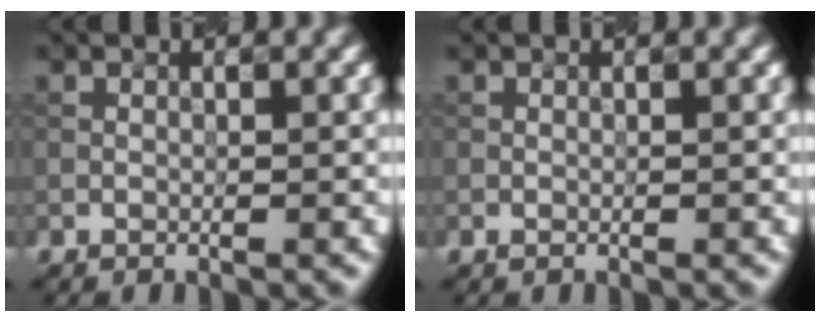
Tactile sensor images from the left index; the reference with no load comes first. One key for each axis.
{"total": 0.0}